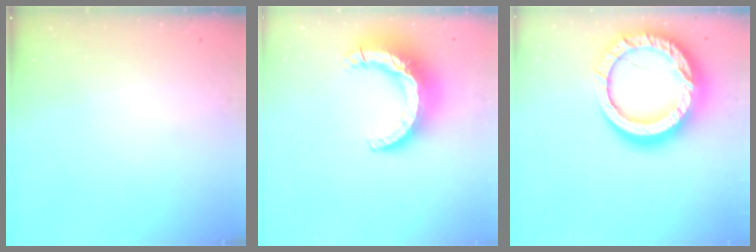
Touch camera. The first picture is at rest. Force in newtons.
{"total": 14.0, "press": 13.9, "slide": 1.3}
{"total": 25.1, "press": 25.0, "slide": 2.5}